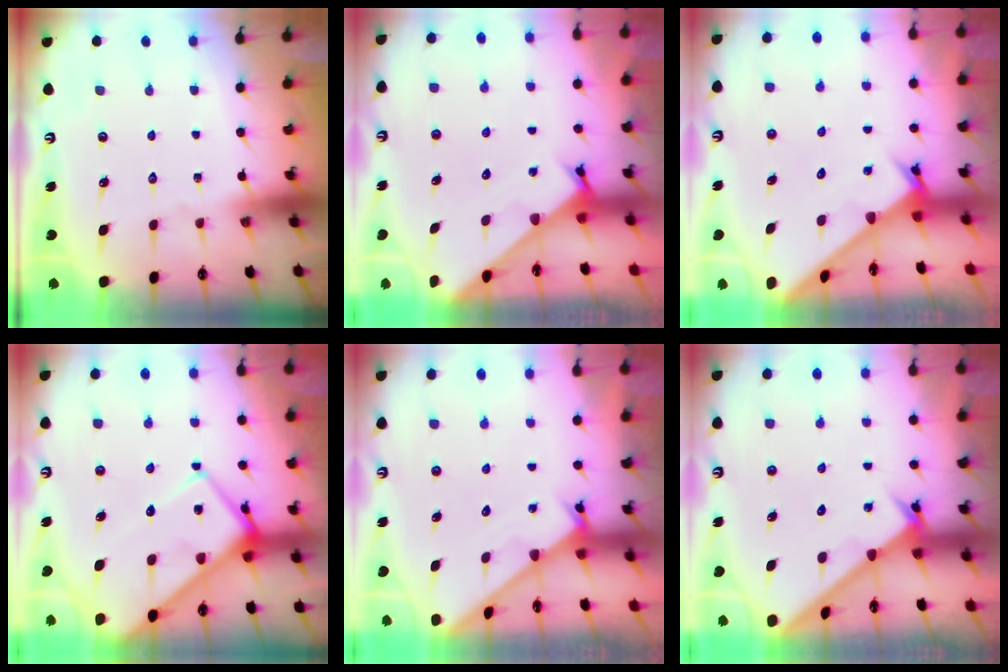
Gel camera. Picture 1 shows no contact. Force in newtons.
{"total": 3.5, "press": 3.5, "slide": 0.4}
{"total": 2.7, "press": 2.7, "slide": 0.2}
{"total": 13.8, "press": 13.8, "slide": 1.2}
{"total": 2.6, "press": 2.6, "slide": 0.2}
{"total": 2.1, "press": 2.1, "slide": 0.2}